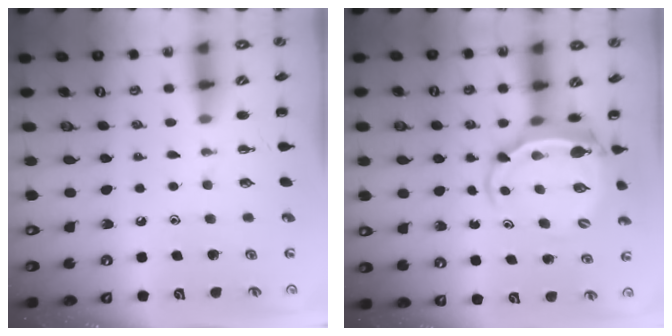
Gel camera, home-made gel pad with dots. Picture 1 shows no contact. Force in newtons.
{"total": 5.4, "press": 5.2, "slide": 1.3}